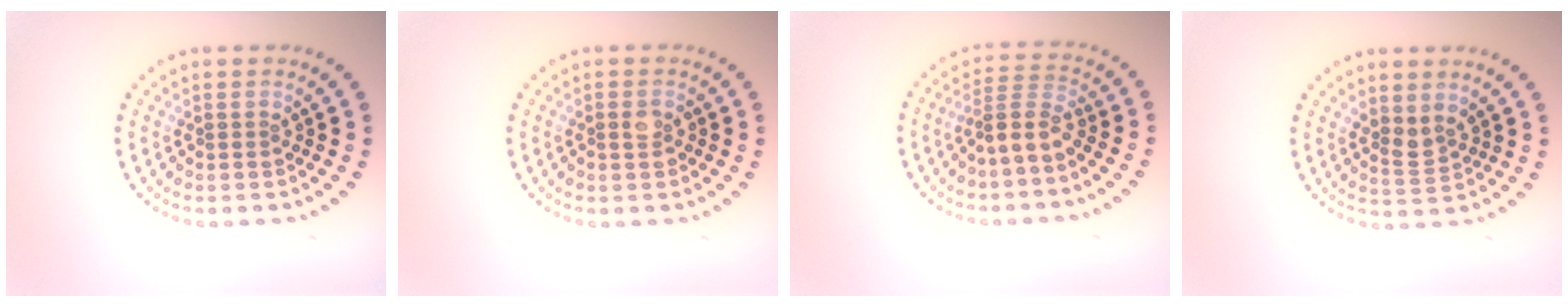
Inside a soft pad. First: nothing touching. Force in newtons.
{"total": 1.4, "press": 1.4, "slide": 0.4}
{"total": 2.9, "press": 2.1, "slide": 2.0}
{"total": 1.8, "press": 1.4, "slide": 1.1}